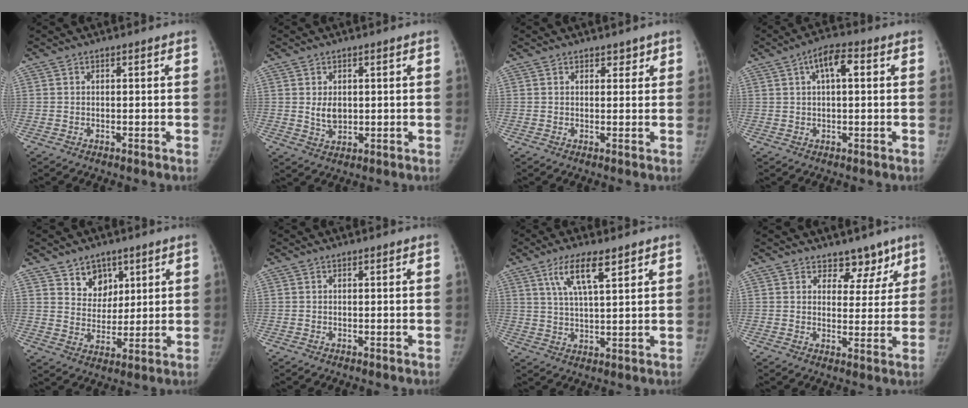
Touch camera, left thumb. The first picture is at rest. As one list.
[{"total": 3.7, "force": [0.5, 2.6, 2.5], "torque": [-0.032, -0.010, 0.017]}, {"total": 1.8, "force": [1.3, 1.1, 0.4], "torque": [0.013, -0.007, 0.013]}, {"total": 5.7, "force": [1.8, 2.4, 4.9], "torque": [-0.077, 0.015, 0.026]}, {"total": 7.1, "force": [4.2, 5.4, 1.8], "torque": [0.009, -0.028, 0.078]}, {"total": 0.0}, {"total": 8.3, "force": [4.6, 2.1, 6.5], "torque": [-0.117, -0.017, 0.090]}, {"total": 6.0, "force": [4.5, 3.7, 1.5], "torque": [0.026, -0.026, 0.063]}]